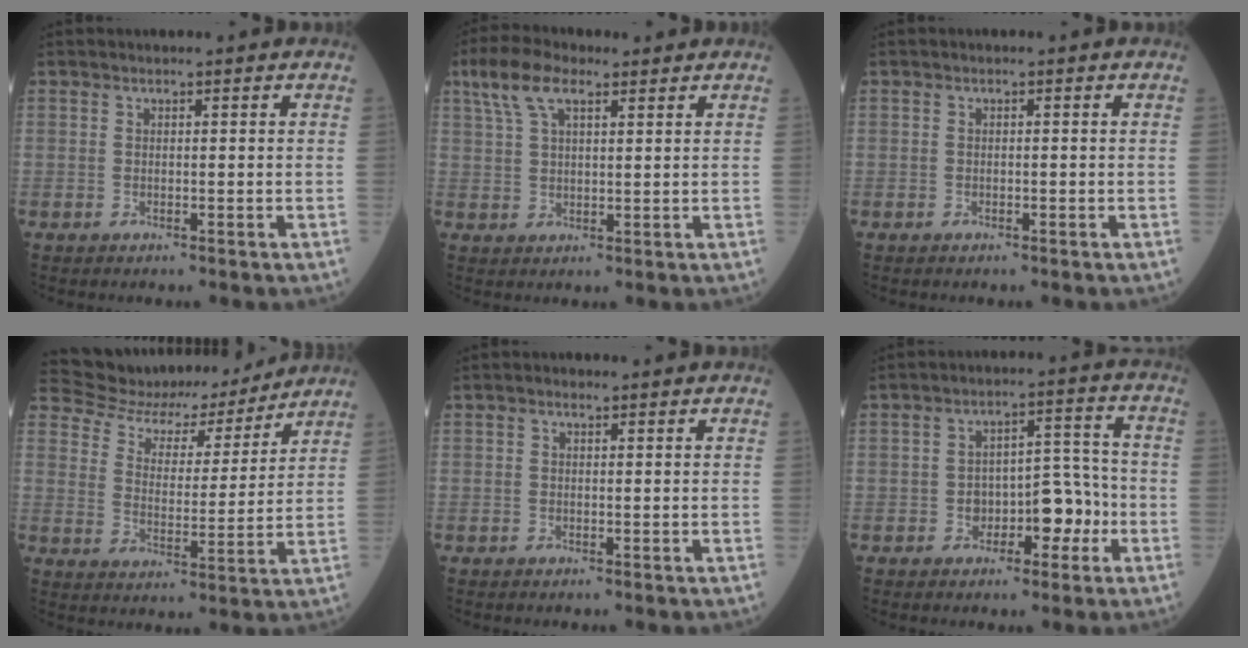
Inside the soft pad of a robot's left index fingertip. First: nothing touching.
{"total": 6.9, "force": [4.3, 2.5, 4.8], "torque": [-0.109, 0.029, 0.083]}
{"total": 0.0}
{"total": 14.9, "force": [14.2, 3.5, 2.8], "torque": [-0.051, 0.000, 0.213]}
{"total": 0.5, "force": [0.3, 0.2, 0.3], "torque": [-0.011, -0.001, 0.004]}
{"total": 7.1, "force": [-2.6, 3.7, 5.4], "torque": [-0.077, 0.028, -0.036]}